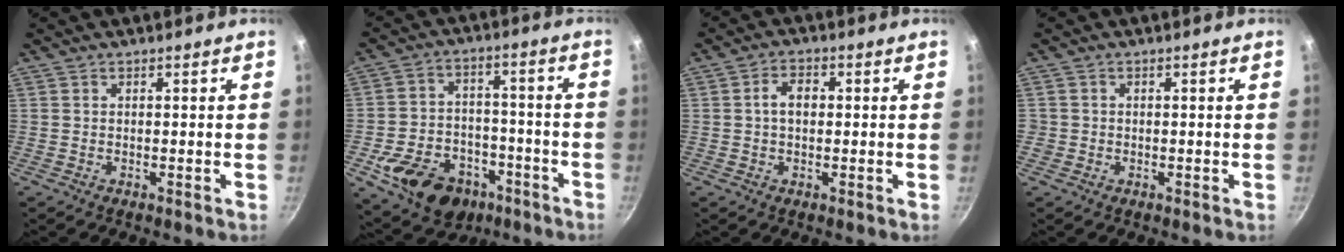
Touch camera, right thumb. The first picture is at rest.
{"total": 16.9, "force": [-8.5, 11.9, 8.6], "torque": [-0.121, 0.055, -0.122]}
{"total": 5.7, "force": [0.3, 3.9, 4.1], "torque": [-0.052, 0.017, -0.001]}
{"total": 1.2, "force": [-0.4, 1.2, 0.2], "torque": [-0.002, 0.001, -0.006]}